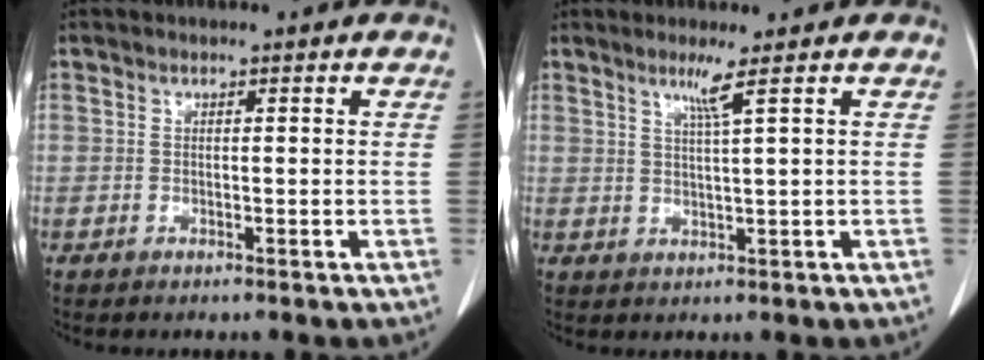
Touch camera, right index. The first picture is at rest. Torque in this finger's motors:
{"motor_torque": [0.31, 0.21, 0.05, 0.03]}